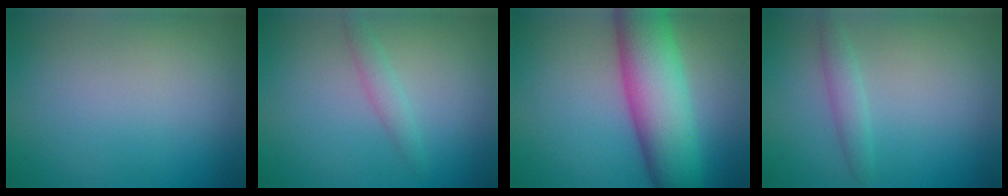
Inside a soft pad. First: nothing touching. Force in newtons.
{"total": 1.4, "press": 1.4, "slide": 0.0}
{"total": 9.9, "press": 9.9, "slide": 0.3}
{"total": 1.6, "press": 1.6, "slide": 0.1}